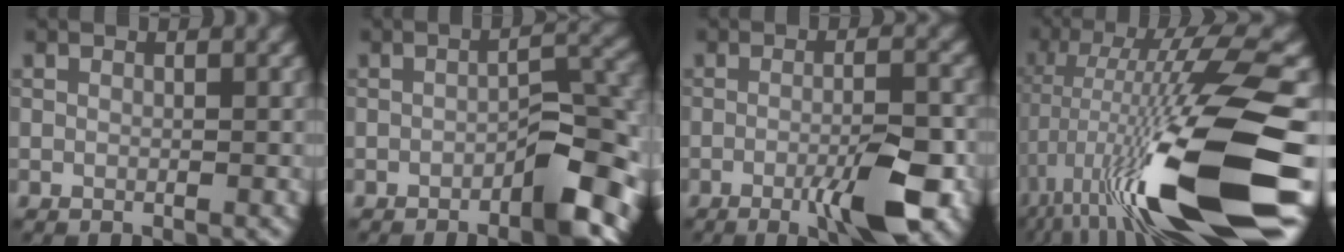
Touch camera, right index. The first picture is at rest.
{"total": 6.8, "force": [-3.0, 2.3, 5.6], "torque": [-0.066, 0.016, -0.044]}
{"total": 6.0, "force": [-2.3, 1.1, 5.4], "torque": [-0.089, 0.000, -0.038]}
{"total": 16.6, "force": [-4.7, 2.9, 15.7], "torque": [-0.276, 0.011, -0.071]}